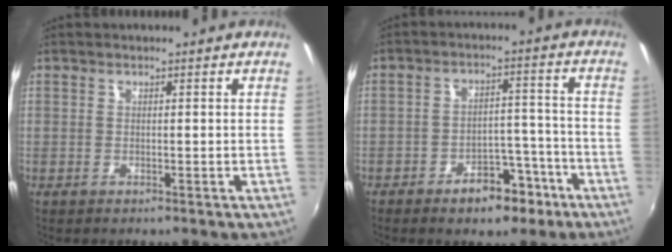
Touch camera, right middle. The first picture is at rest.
{"total": 8.6, "force": [-5.7, 4.6, 4.5], "torque": [-0.074, 0.022, -0.070]}